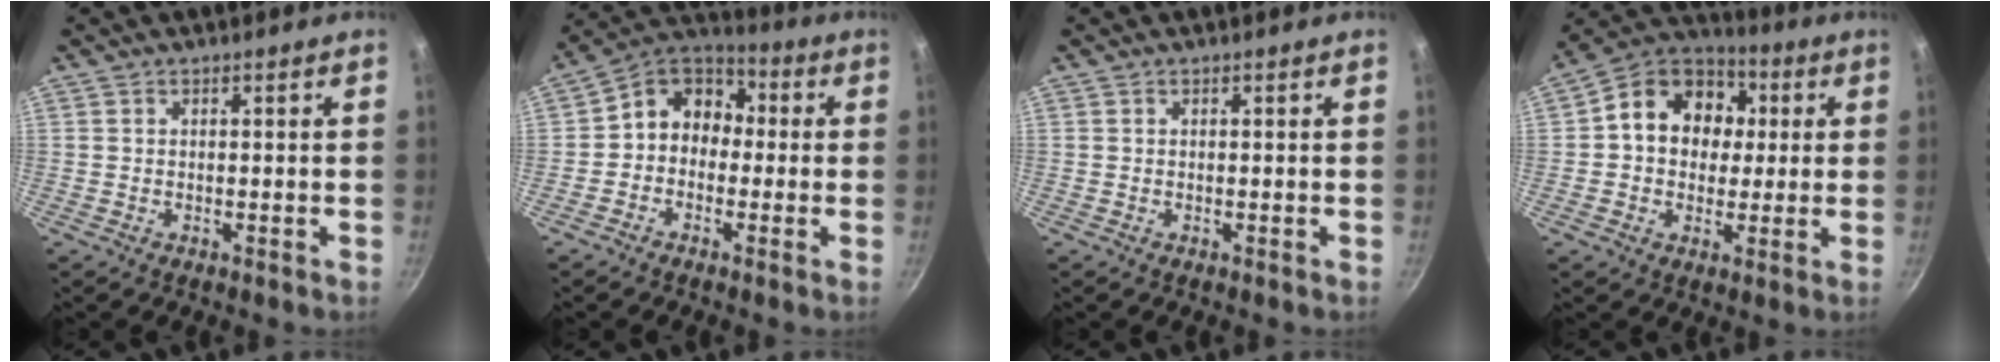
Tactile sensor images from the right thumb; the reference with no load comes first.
{"total": 9.3, "force": [-0.6, 7.8, 5.1], "torque": [-0.047, 0.043, -0.037]}
{"total": 0.0}
{"total": 14.7, "force": [2.2, 11.9, 8.3], "torque": [-0.099, 0.026, 0.016]}